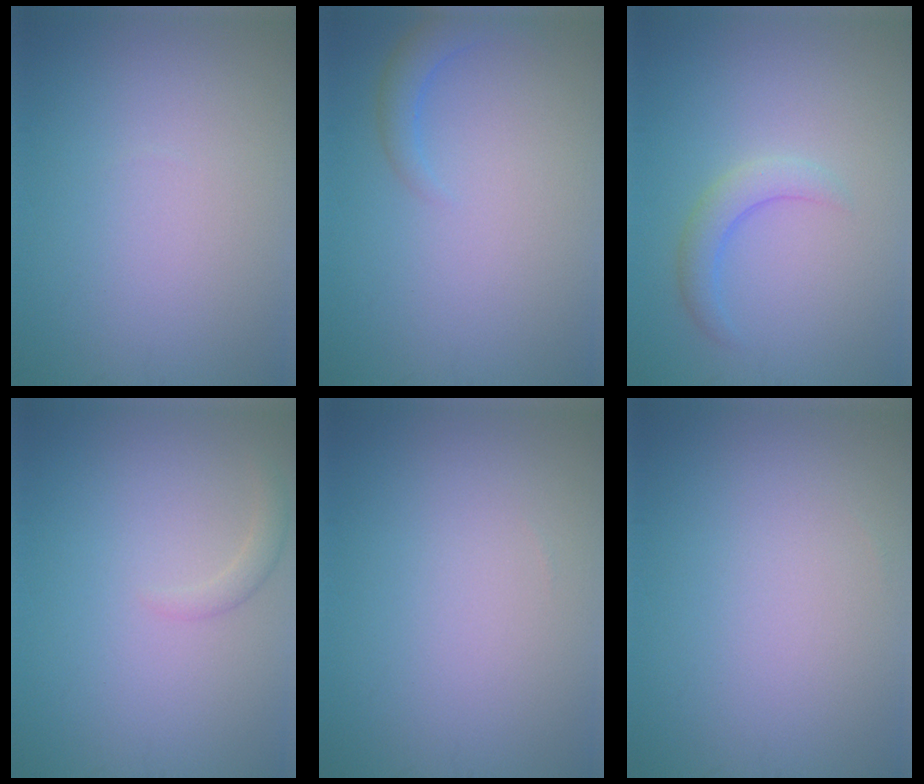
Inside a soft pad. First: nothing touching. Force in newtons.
{"total": 2.0, "press": 1.9, "slide": 0.1}
{"total": 2.3, "press": 2.2, "slide": 0.2}
{"total": 1.2, "press": 1.2, "slide": 0.1}
{"total": 0.0}
{"total": 0.0}